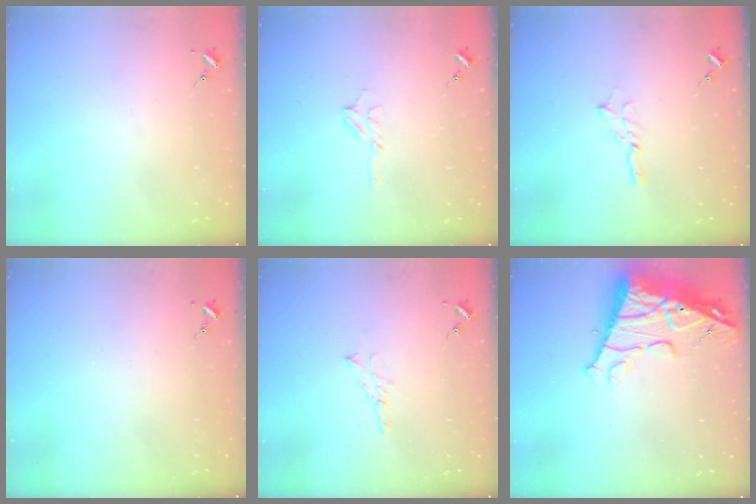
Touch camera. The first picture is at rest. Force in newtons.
{"total": 4.9, "press": 4.8, "slide": 0.6}
{"total": 2.0, "press": 2.0, "slide": 0.2}
{"total": 0.0}
{"total": 3.9, "press": 3.9, "slide": 0.4}
{"total": 18.3, "press": 18.2, "slide": 1.5}